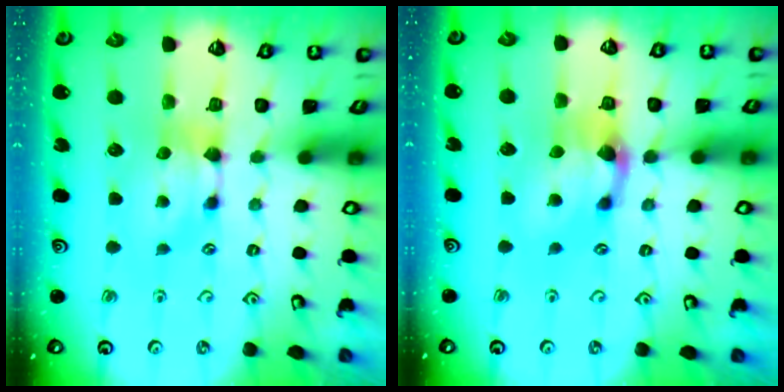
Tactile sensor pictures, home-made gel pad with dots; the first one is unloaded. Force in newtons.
{"total": 2.1, "press": 1.3, "slide": 1.7}